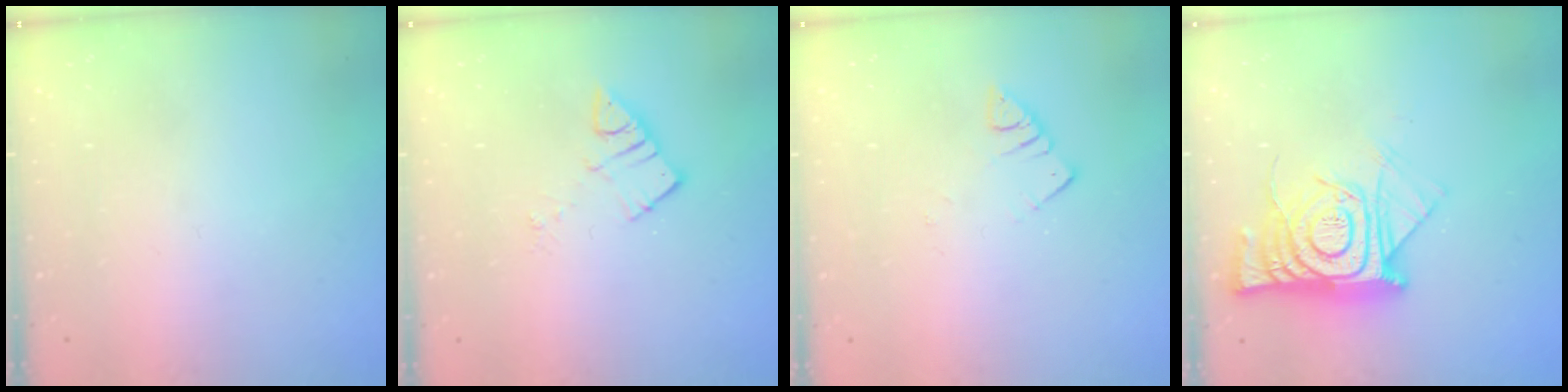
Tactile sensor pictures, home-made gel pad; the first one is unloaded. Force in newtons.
{"total": 5.2, "press": 5.2, "slide": 0.3}
{"total": 2.4, "press": 2.4, "slide": 0.4}
{"total": 15.9, "press": 15.8, "slide": 1.6}